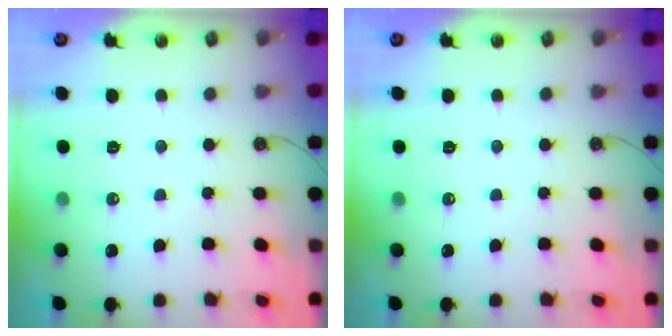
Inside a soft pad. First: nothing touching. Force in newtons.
{"total": 0.0}